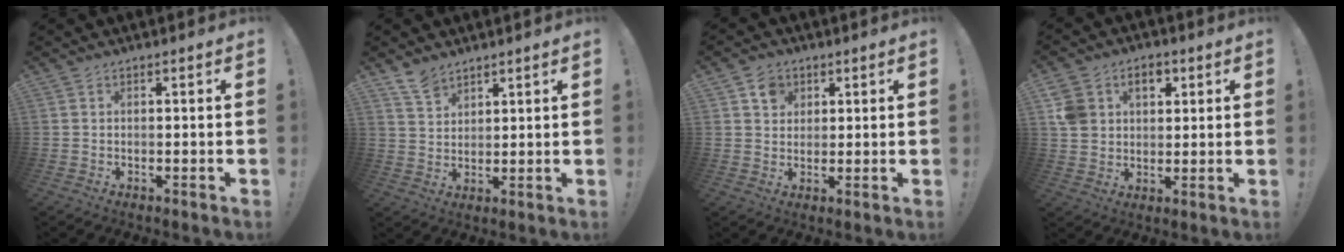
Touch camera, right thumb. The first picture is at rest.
{"total": 6.4, "force": [5.2, 3.3, 1.6], "torque": [-0.031, -0.033, 0.100]}
{"total": 5.5, "force": [2.7, 4.5, 1.6], "torque": [-0.018, -0.008, 0.049]}
{"total": 10.2, "force": [3.9, 8.3, 4.4], "torque": [-0.076, -0.008, 0.078]}